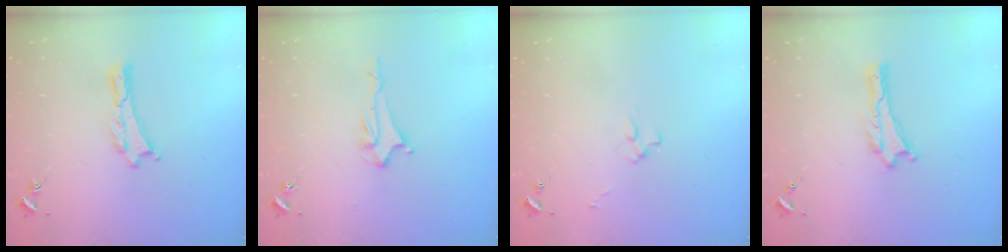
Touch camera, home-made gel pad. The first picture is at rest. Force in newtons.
{"total": 2.0, "press": 2.0, "slide": 0.4}
{"total": 2.5, "press": 2.5, "slide": 0.3}
{"total": 0.0}